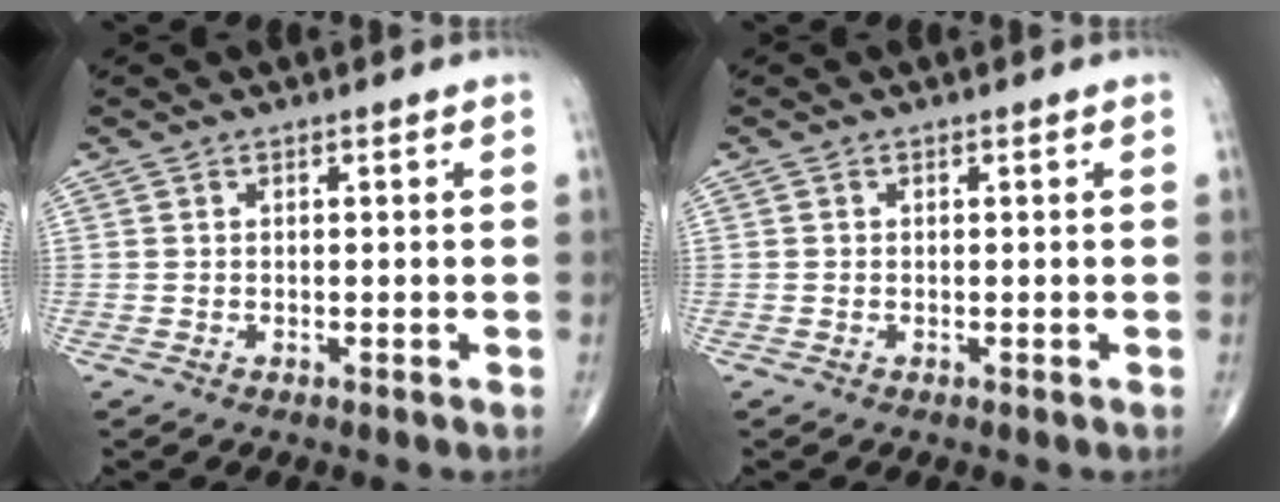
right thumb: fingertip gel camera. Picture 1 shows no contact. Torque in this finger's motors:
{"motor_torque": [-0.28, 0.07, -0.12, -0.10, -0.03]}